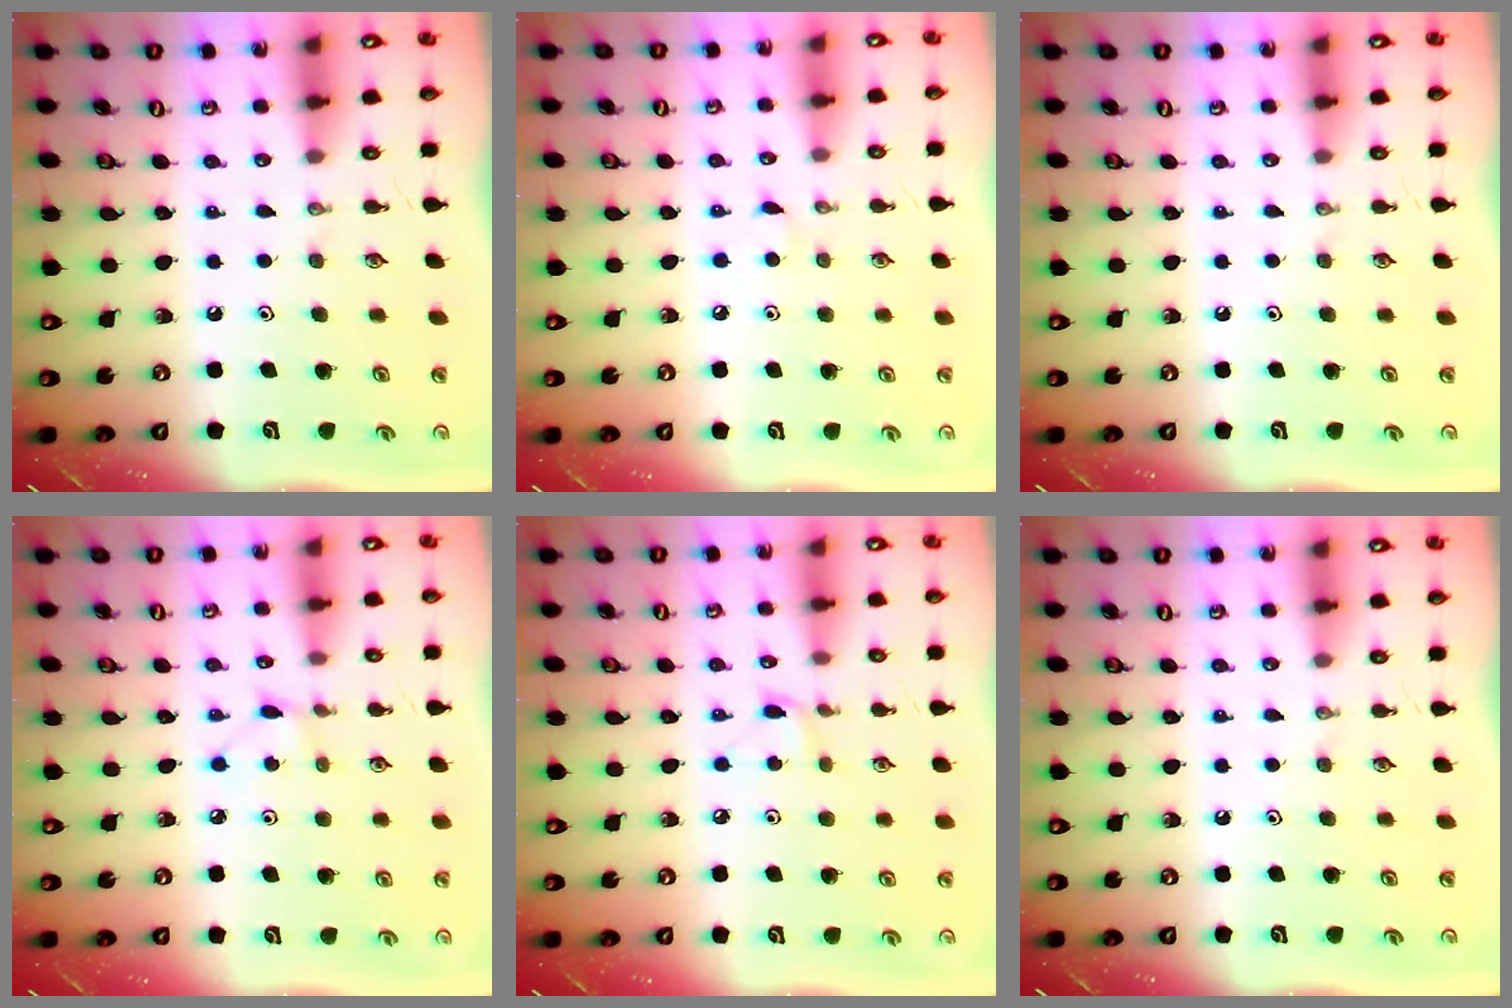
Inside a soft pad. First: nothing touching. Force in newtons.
{"total": 2.7, "press": 2.7, "slide": 0.4}
{"total": 0.0}
{"total": 3.0, "press": 3.0, "slide": 0.4}
{"total": 3.3, "press": 3.3, "slide": 0.4}
{"total": 0.0}